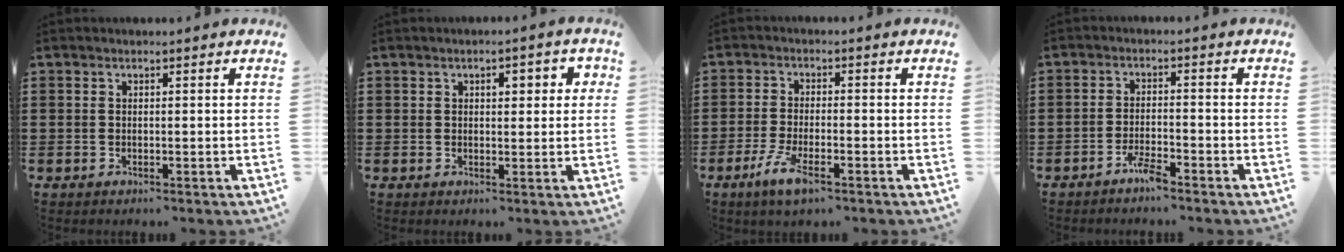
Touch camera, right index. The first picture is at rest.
{"total": 2.4, "force": [0.7, 1.3, 1.9], "torque": [-0.024, 0.003, 0.004]}
{"total": 4.9, "force": [-2.8, 1.0, 3.9], "torque": [-0.097, -0.015, -0.056]}
{"total": 2.9, "force": [-2.4, 0.3, 1.6], "torque": [-0.036, 0.003, -0.046]}